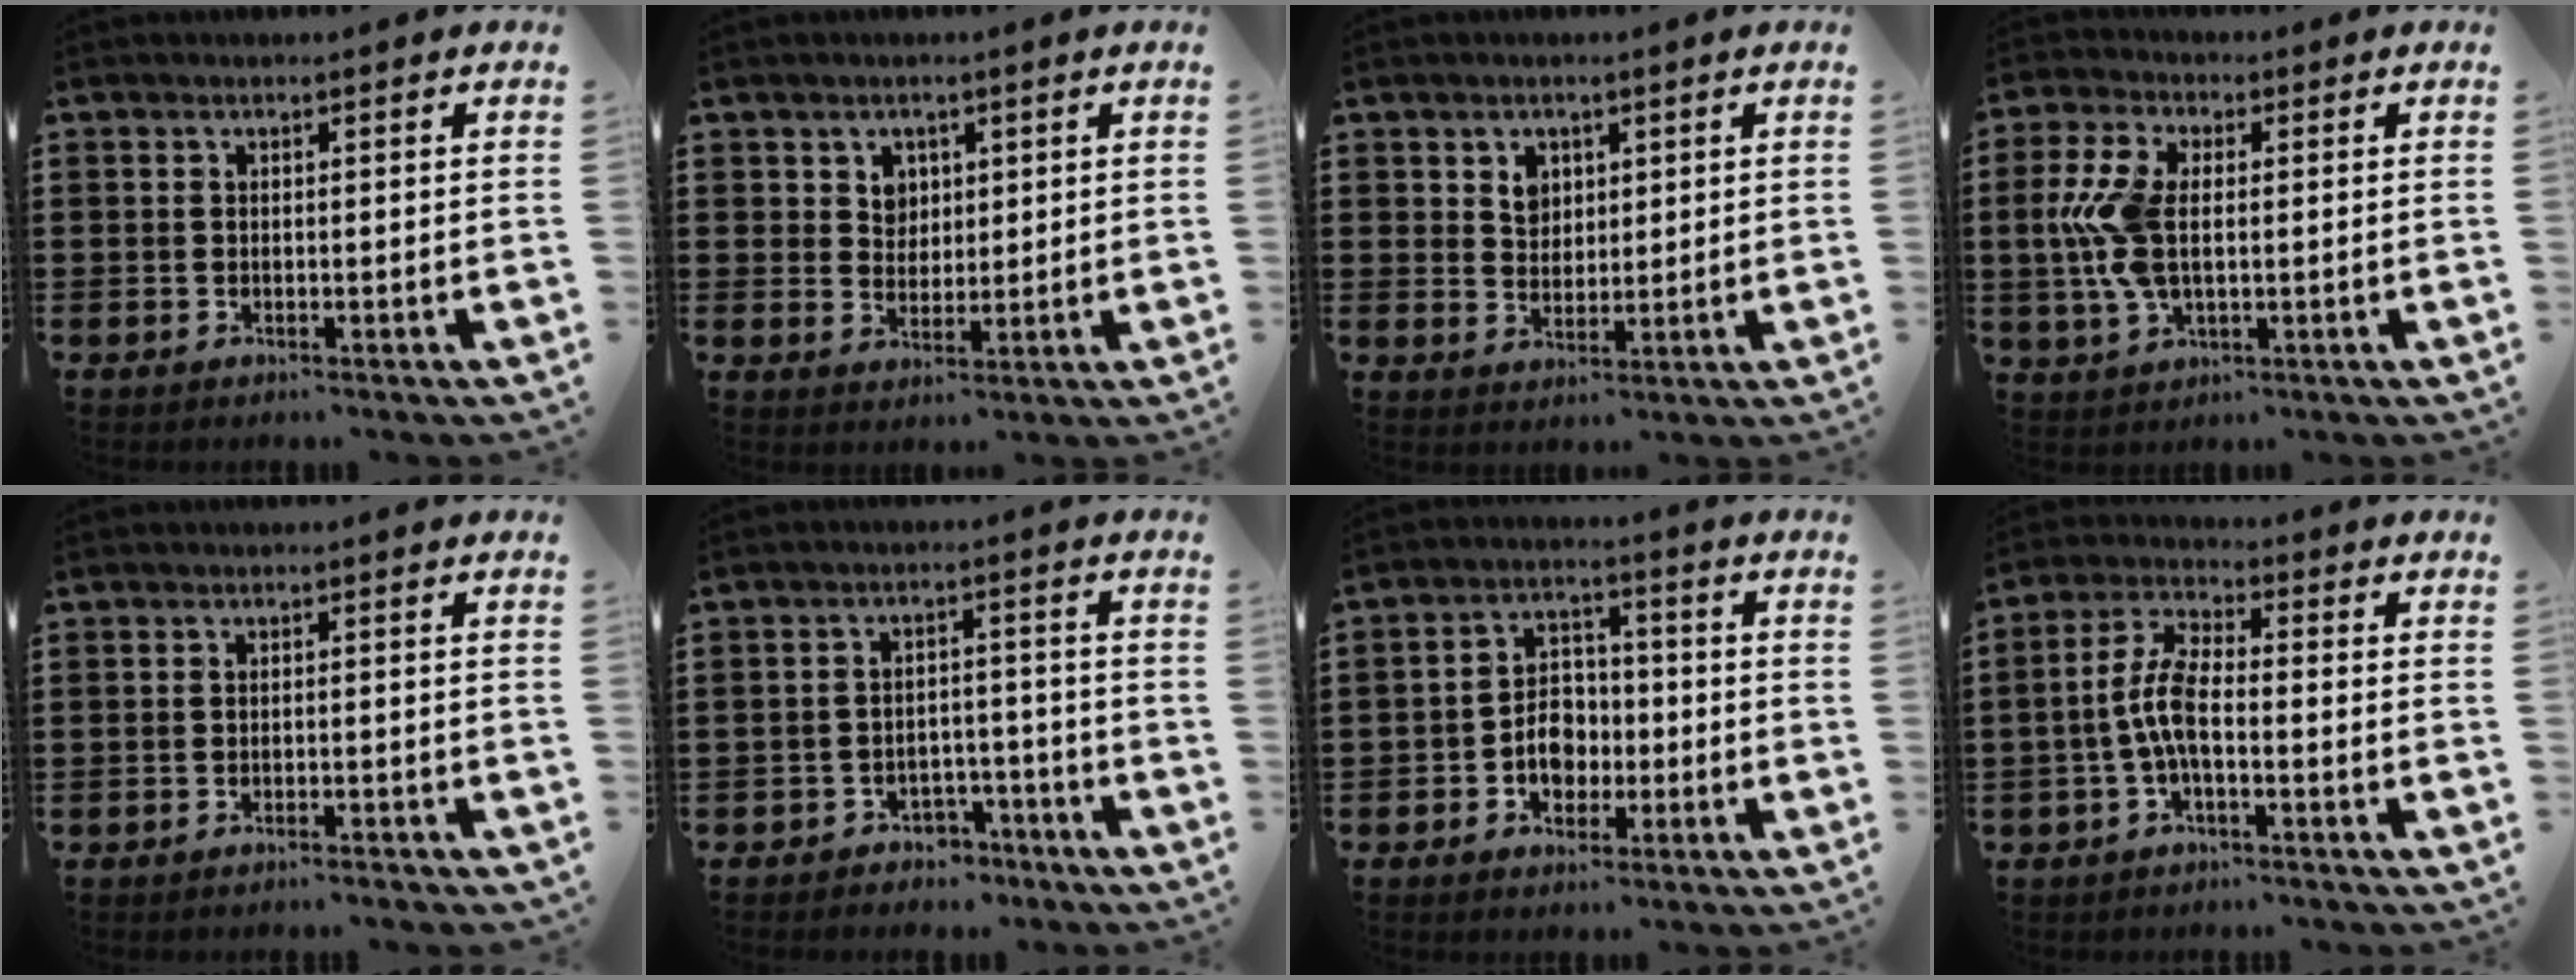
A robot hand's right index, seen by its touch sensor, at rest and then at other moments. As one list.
[{"total": 3.3, "force": [1.7, 2.7, 0.7], "torque": [-0.017, 0.008, 0.029]}, {"total": 3.5, "force": [1.8, 2.7, 1.2], "torque": [-0.026, 0.007, 0.030]}, {"total": 9.1, "force": [0.2, 4.7, 7.8], "torque": [-0.195, 0.000, -0.006]}, {"total": 1.2, "force": [-1.2, 0.0, 0.3], "torque": [-0.008, 0.001, -0.024]}, {"total": 3.3, "force": [-2.9, 1.5, 0.4], "torque": [-0.013, 0.009, -0.058]}, {"total": 5.5, "force": [-1.6, 4.2, 3.1], "torque": [-0.039, 0.002, -0.036]}, {"total": 6.6, "force": [-1.5, 2.3, 6.0], "torque": [-0.142, -0.005, -0.036]}]